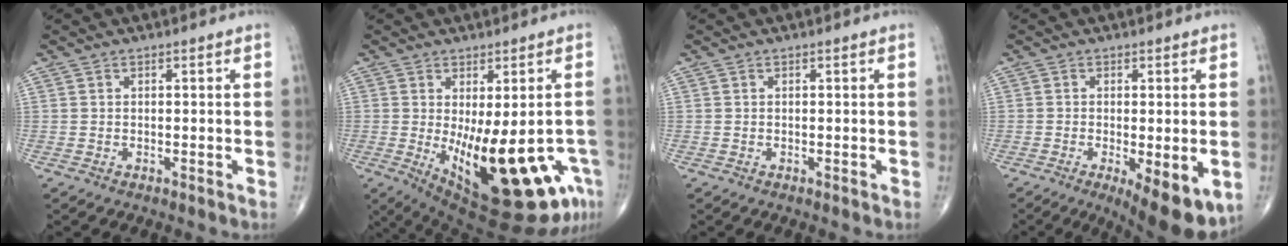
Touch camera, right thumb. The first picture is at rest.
{"total": 21.8, "force": [-6.6, 8.1, 19.1], "torque": [-0.230, -0.026, -0.069]}
{"total": 0.0}
{"total": 10.9, "force": [-4.0, 3.5, 9.5], "torque": [-0.130, -0.019, -0.053]}